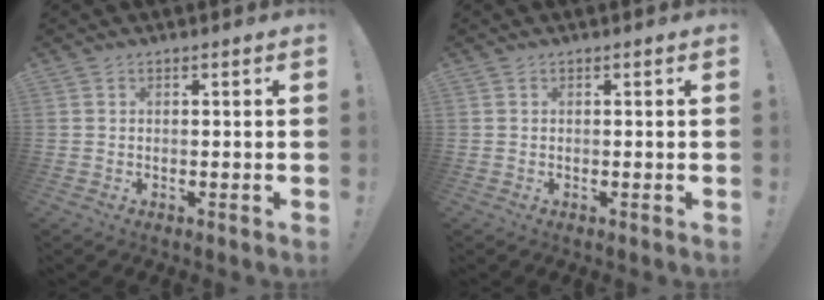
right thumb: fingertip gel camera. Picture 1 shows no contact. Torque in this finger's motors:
{"motor_torque": [0.00, 0.00, 0.00, 0.00, 0.00]}